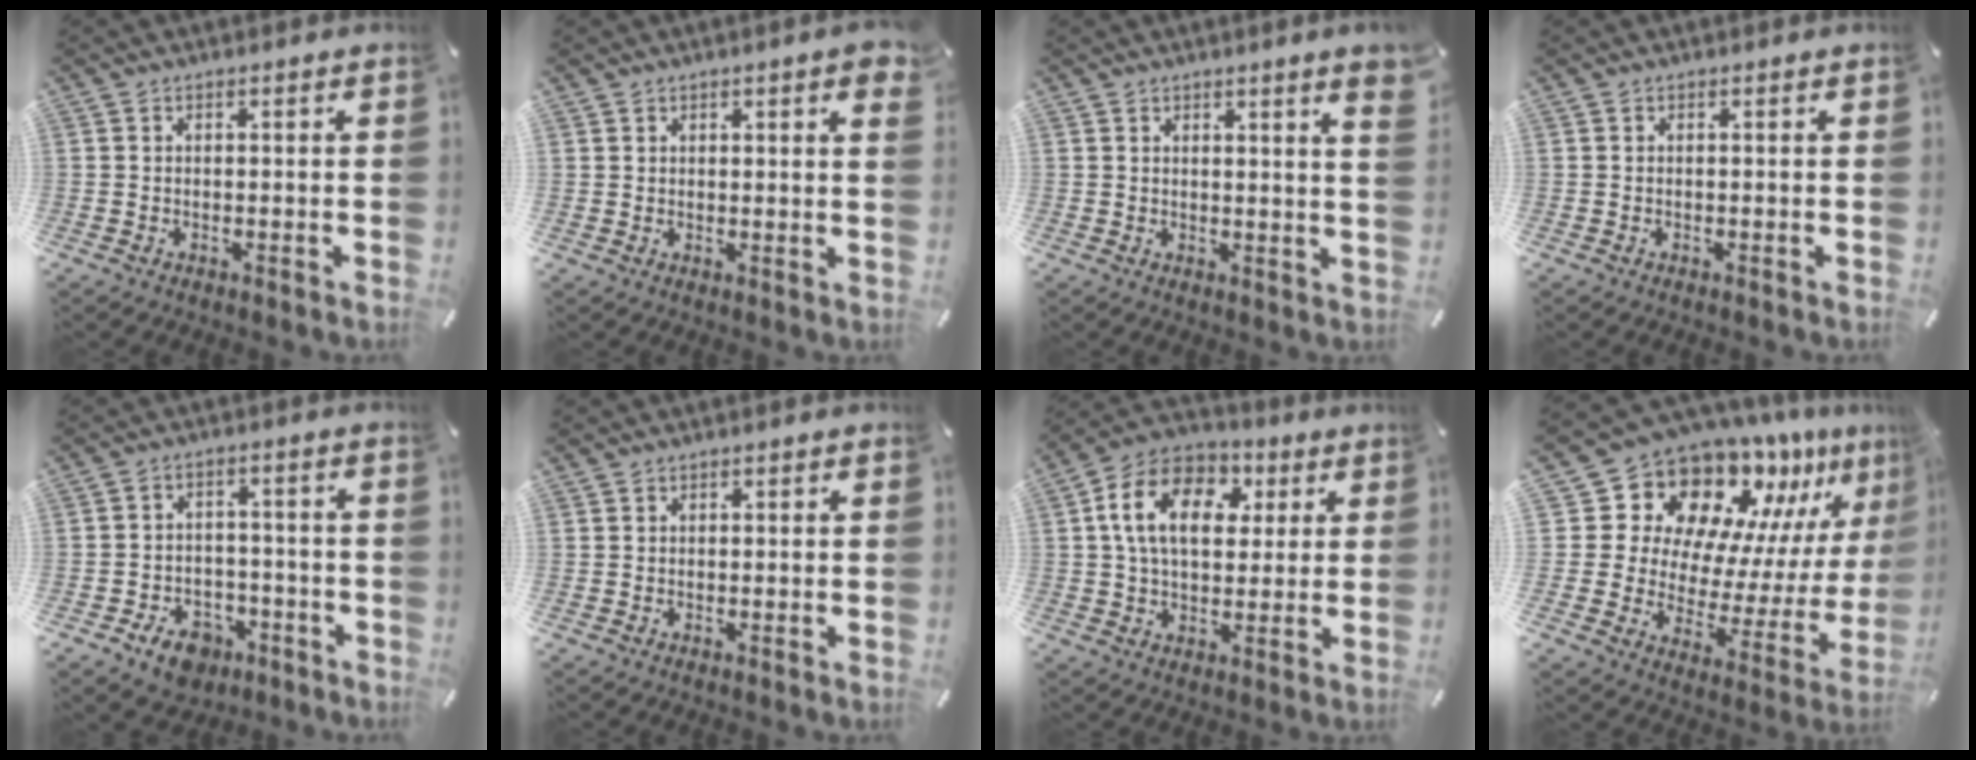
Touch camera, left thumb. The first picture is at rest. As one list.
[{"total": 2.2, "force": [1.7, 0.8, 1.1], "torque": [-0.008, -0.004, 0.029]}, {"total": 3.7, "force": [2.3, 0.1, 2.9], "torque": [-0.044, -0.012, 0.037]}, {"total": 0.0}, {"total": 7.6, "force": [-4.4, 5.4, 3.1], "torque": [-0.060, 0.030, -0.078]}, {"total": 0.7, "force": [0.3, 0.6, 0.0], "torque": [0.002, 0.002, 0.006]}, {"total": 15.4, "force": [3.7, 10.9, 10.2], "torque": [-0.193, 0.009, 0.064]}, {"total": 16.7, "force": [12.7, 9.5, 5.0], "torque": [-0.084, -0.130, 0.222]}]